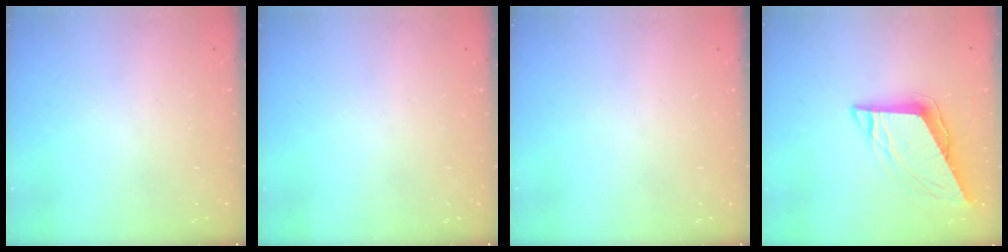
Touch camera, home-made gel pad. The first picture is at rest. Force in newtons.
{"total": 0.0}
{"total": 0.0}
{"total": 9.6, "press": 9.6, "slide": 1.0}